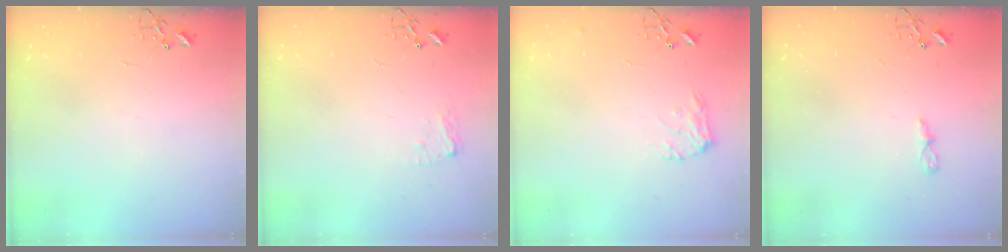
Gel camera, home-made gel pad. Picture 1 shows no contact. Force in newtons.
{"total": 6.6, "press": 6.6, "slide": 0.2}
{"total": 7.9, "press": 7.9, "slide": 0.1}
{"total": 4.4, "press": 4.4, "slide": 0.6}